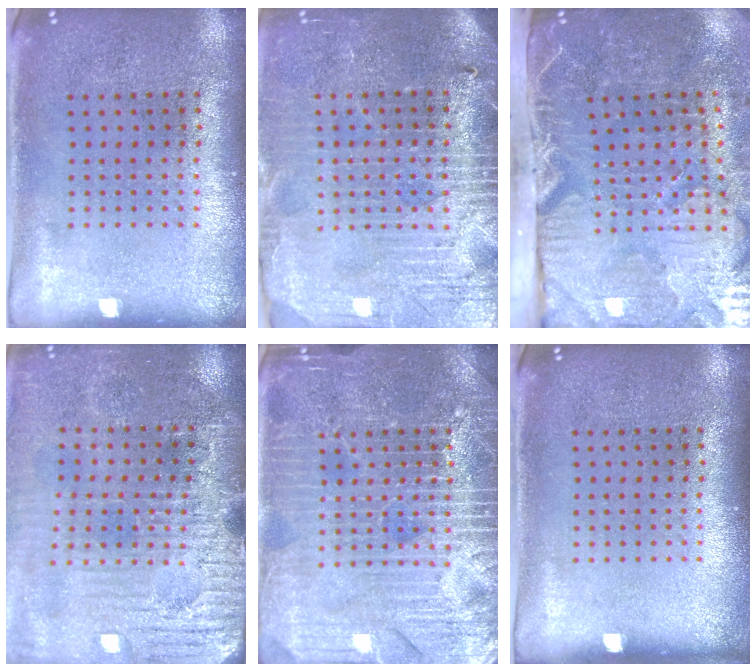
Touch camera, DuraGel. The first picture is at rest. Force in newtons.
{"total": 3.9, "press": 3.6, "slide": 1.5}
{"total": 5.2, "press": 4.4, "slide": 2.8}
{"total": 3.6, "press": 3.5, "slide": 0.5}
{"total": 4.6, "press": 4.6, "slide": 0.6}
{"total": 0.0}